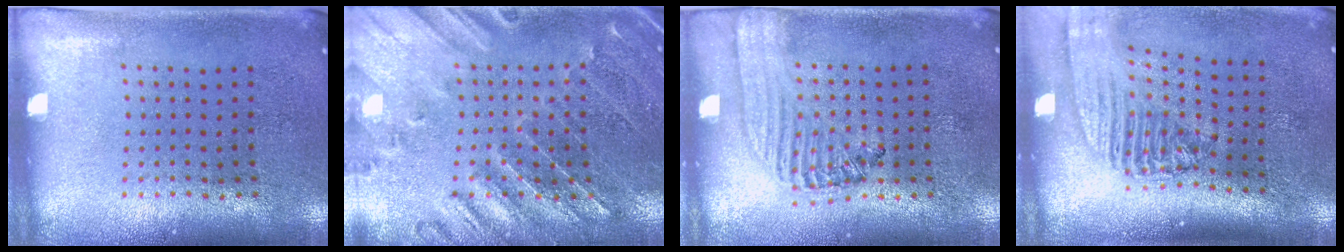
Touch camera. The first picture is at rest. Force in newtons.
{"total": 0.8, "press": 0.7, "slide": 0.3}
{"total": 1.4, "press": 1.2, "slide": 0.6}
{"total": 2.1, "press": 1.7, "slide": 1.3}